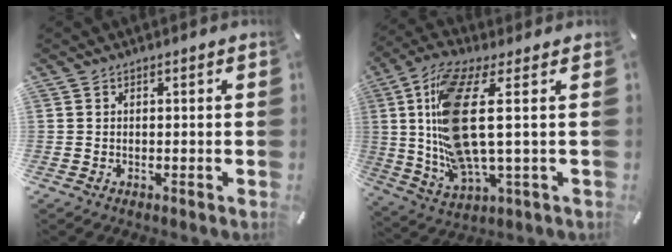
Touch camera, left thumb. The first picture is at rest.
{"total": 17.4, "force": [3.4, 5.0, 16.3], "torque": [-0.356, -0.022, 0.047]}